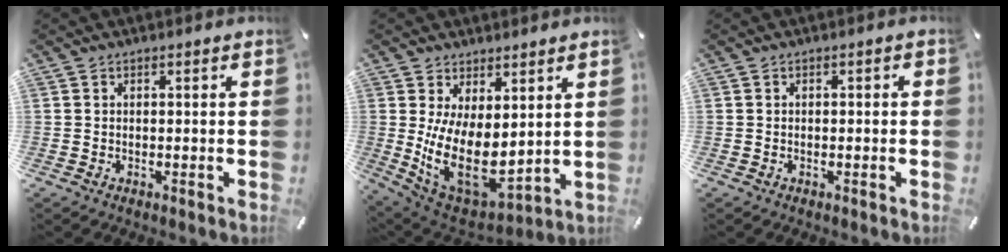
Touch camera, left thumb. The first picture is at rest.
{"total": 14.4, "force": [1.8, 8.6, 11.5], "torque": [-0.204, -0.051, 0.047]}
{"total": 0.7, "force": [-0.3, 0.4, 0.5], "torque": [-0.010, 0.000, -0.007]}